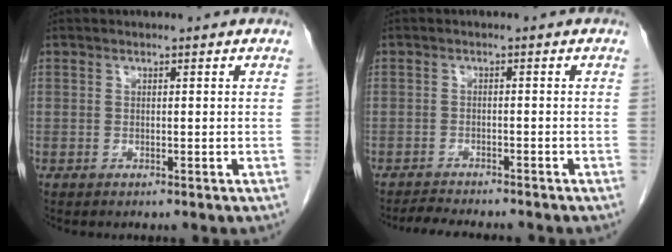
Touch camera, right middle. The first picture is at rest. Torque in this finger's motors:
{"motor_torque": [0.58, -0.50, 0.03, 0.01]}